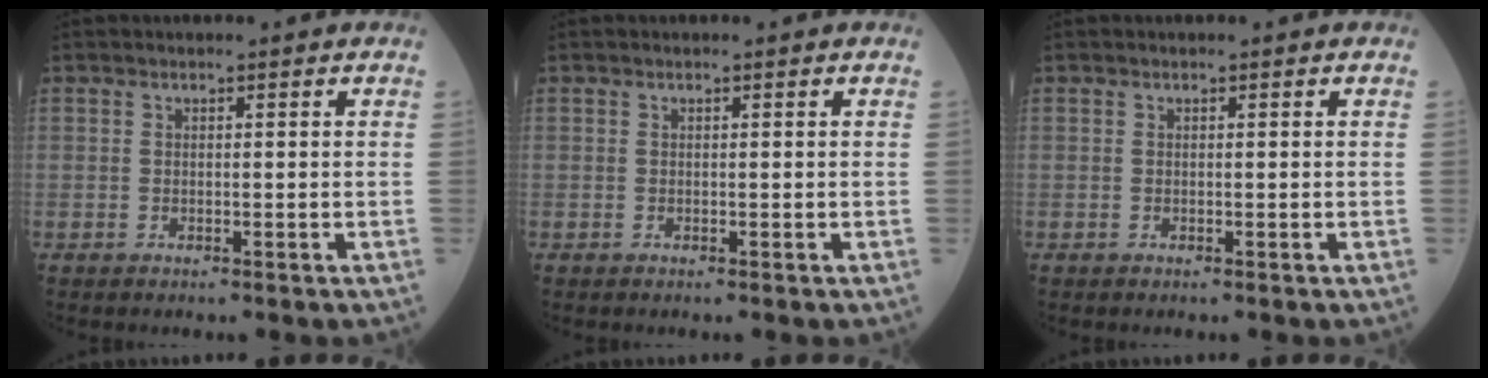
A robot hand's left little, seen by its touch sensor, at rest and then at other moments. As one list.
[{"total": 0.0}, {"total": 0.0}]